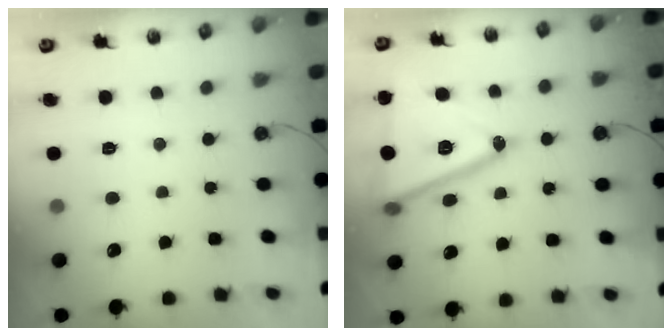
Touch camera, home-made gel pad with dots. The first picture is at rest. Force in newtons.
{"total": 22.6, "press": 22.3, "slide": 3.3}